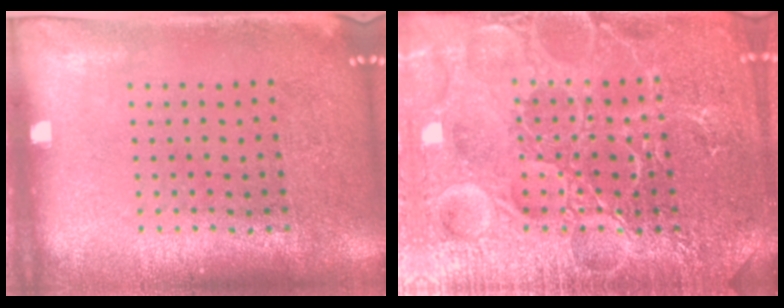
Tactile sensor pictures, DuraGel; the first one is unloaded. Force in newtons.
{"total": 7.3, "press": 7.3, "slide": 0.9}